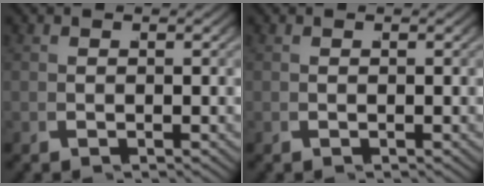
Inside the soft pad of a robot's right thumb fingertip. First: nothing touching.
{"total": 0.0}